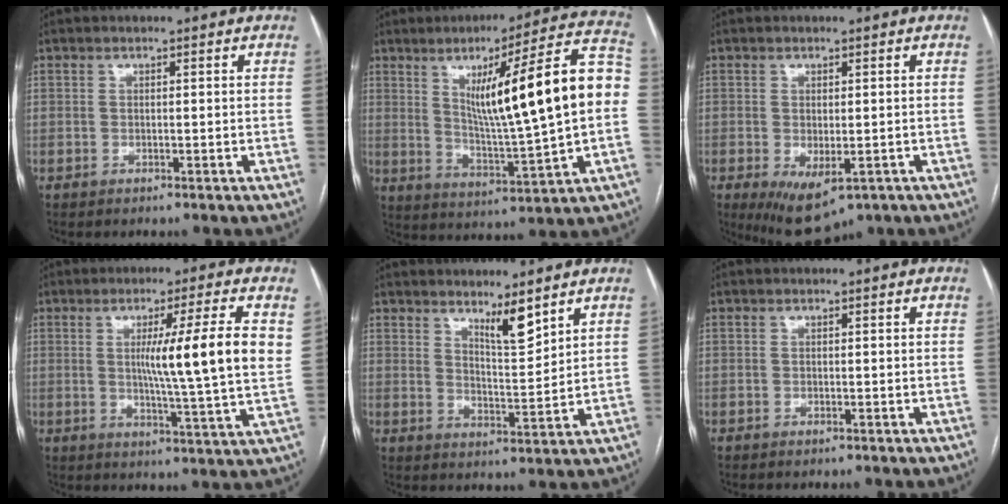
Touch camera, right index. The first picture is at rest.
{"total": 20.9, "force": [2.7, 1.0, 20.7], "torque": [-0.302, 0.018, 0.035]}
{"total": 8.9, "force": [-4.2, 4.3, 6.5], "torque": [-0.111, -0.022, -0.055]}
{"total": 12.9, "force": [2.4, -1.1, 12.6], "torque": [-0.190, -0.009, 0.032]}
{"total": 5.1, "force": [3.9, 0.6, 3.2], "torque": [-0.056, -0.018, 0.069]}
{"total": 0.0}